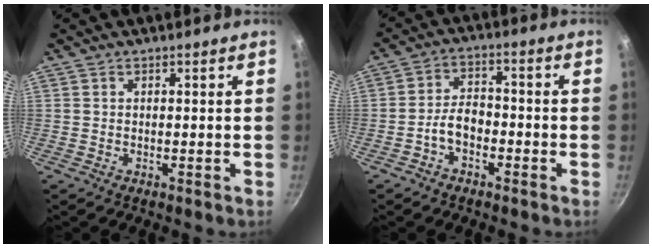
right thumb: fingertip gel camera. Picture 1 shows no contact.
{"total": 5.6, "force": [-2.6, 3.4, 3.6], "torque": [-0.049, 0.036, -0.050]}